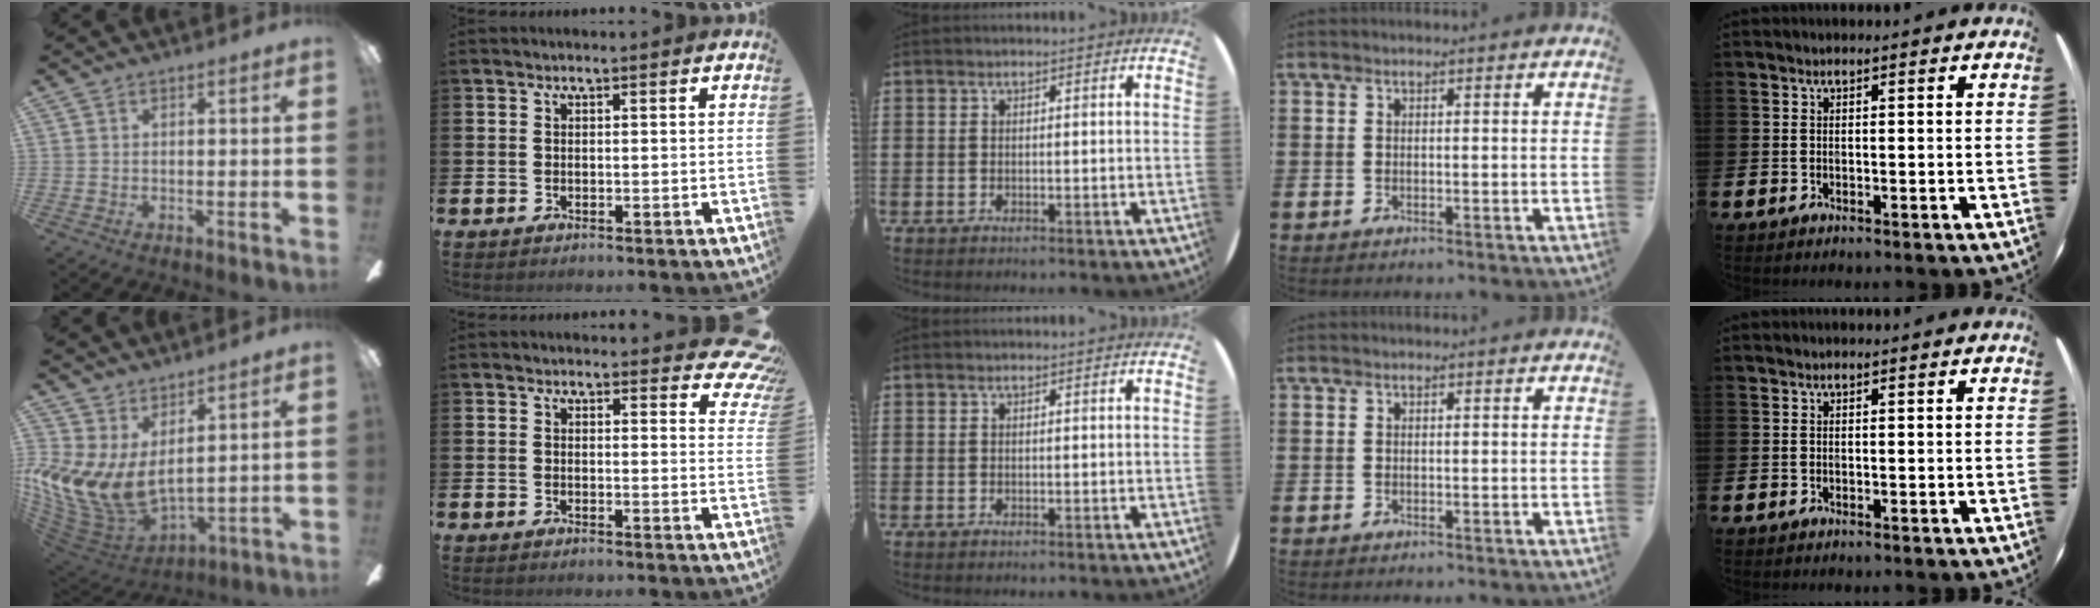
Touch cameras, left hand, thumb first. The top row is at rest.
{"thumb": {"total": 13.1, "force": [2.6, 8.0, 10.0], "torque": [-0.236, -0.037, 0.055]}, "index": {"total": 3.1, "force": [2.8, 1.2, 0.8], "torque": [0.000, -0.017, 0.043]}}